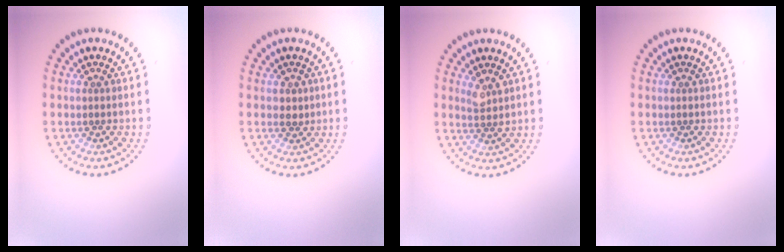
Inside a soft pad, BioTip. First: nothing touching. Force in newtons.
{"total": 0.7, "press": 0.5, "slide": 0.5}
{"total": 1.7, "press": 1.4, "slide": 1.0}
{"total": 0.0}